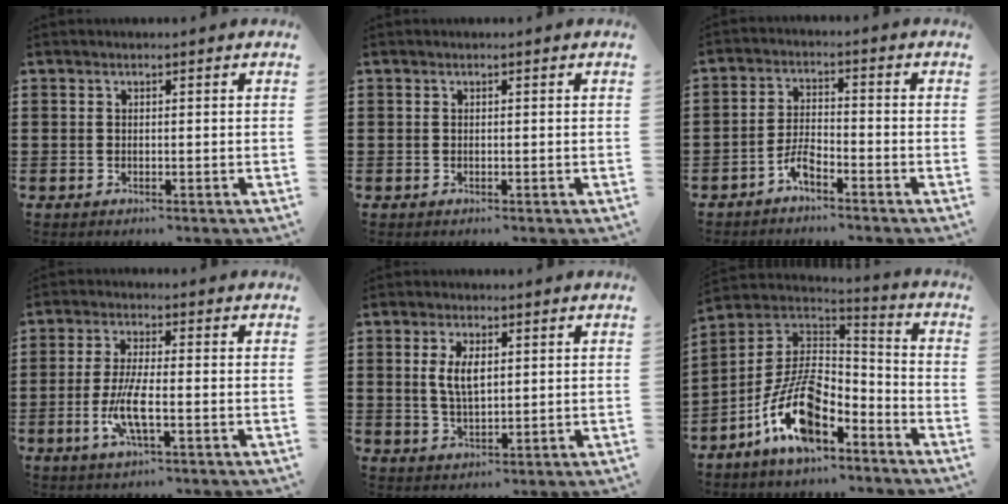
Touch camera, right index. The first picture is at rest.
{"total": 0.0}
{"total": 3.8, "force": [-3.0, 1.0, 2.1], "torque": [-0.054, 0.005, -0.062]}
{"total": 6.6, "force": [-2.1, 1.5, 6.1], "torque": [-0.135, -0.013, -0.044]}
{"total": 4.7, "force": [1.0, 2.2, 4.1], "torque": [-0.077, 0.003, 0.015]}
{"total": 13.8, "force": [-7.2, 6.0, 10.0], "torque": [-0.216, 0.014, -0.140]}